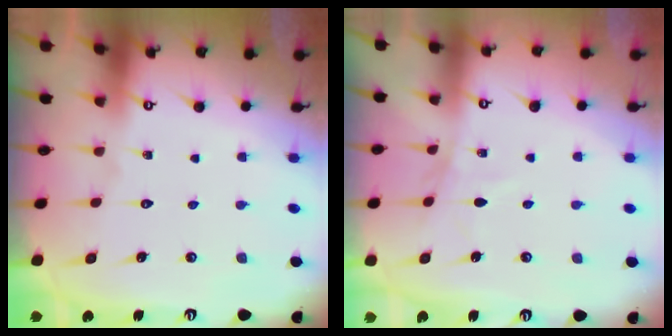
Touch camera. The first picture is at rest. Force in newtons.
{"total": 2.9, "press": 2.9, "slide": 0.4}